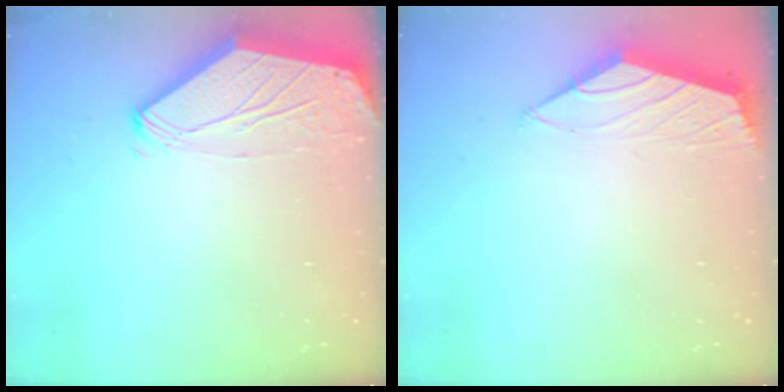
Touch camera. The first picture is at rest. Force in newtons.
{"total": 1.5, "press": 1.4, "slide": 0.5}